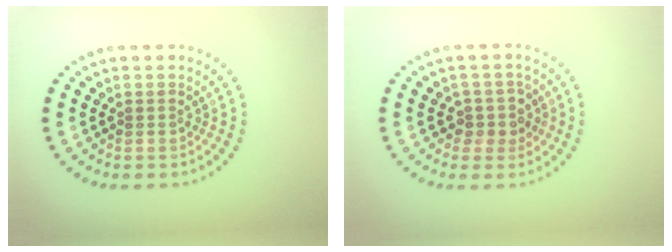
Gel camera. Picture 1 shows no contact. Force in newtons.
{"total": 2.2, "press": 1.8, "slide": 1.2}